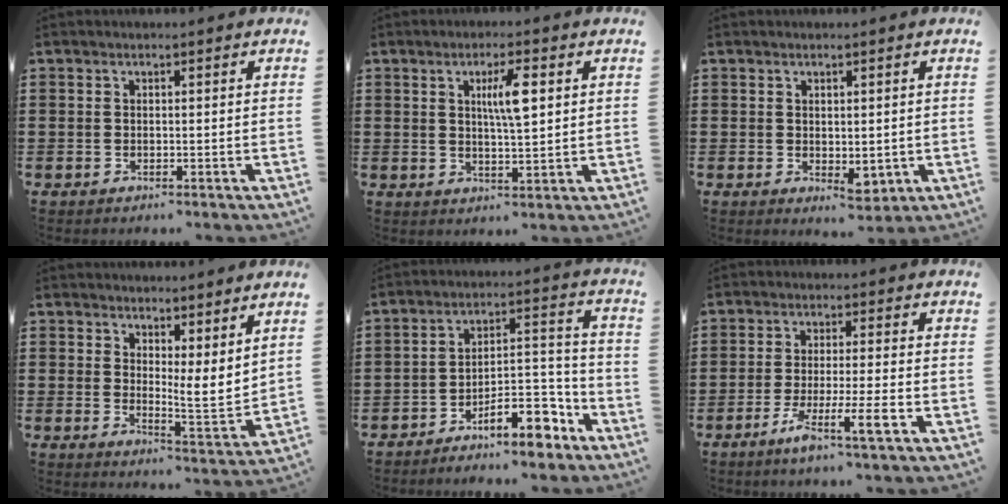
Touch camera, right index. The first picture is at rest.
{"total": 5.5, "force": [1.6, 1.2, 5.2], "torque": [-0.097, 0.004, 0.021]}
{"total": 2.4, "force": [0.2, 1.7, 1.7], "torque": [-0.024, -0.003, 0.006]}
{"total": 4.7, "force": [4.0, 1.0, 2.3], "torque": [-0.034, -0.036, 0.070]}
{"total": 10.0, "force": [-7.2, 3.2, 6.1], "torque": [-0.081, 0.016, -0.130]}
{"total": 6.6, "force": [-3.4, -0.1, 5.6], "torque": [-0.104, -0.015, -0.062]}